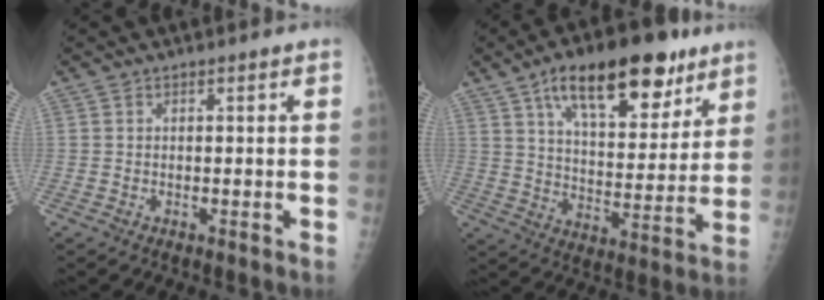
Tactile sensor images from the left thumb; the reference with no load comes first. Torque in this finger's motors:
{"motor_torque": [0.82, 0.77, 1.50, -1.27, 0.08]}